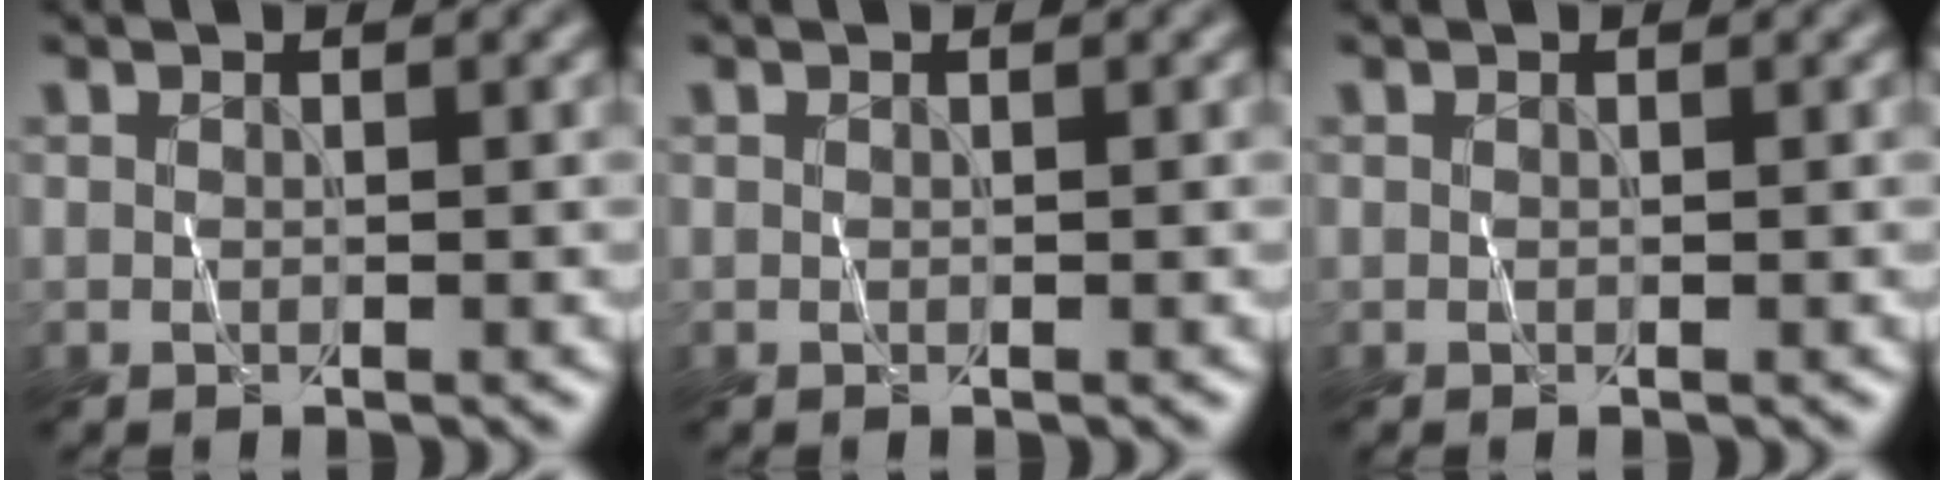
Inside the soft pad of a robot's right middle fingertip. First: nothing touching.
{"total": 0.0}
{"total": 0.0}